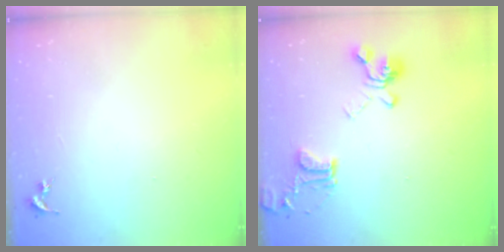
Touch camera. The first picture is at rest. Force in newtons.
{"total": 17.3, "press": 17.2, "slide": 1.8}